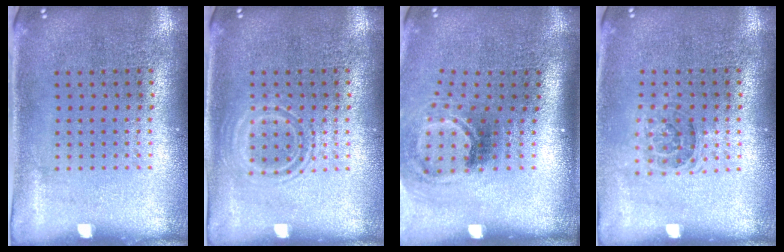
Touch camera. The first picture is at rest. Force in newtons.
{"total": 1.0, "press": 1.0, "slide": 0.2}
{"total": 2.1, "press": 1.3, "slide": 1.6}
{"total": 1.3, "press": 1.0, "slide": 0.7}